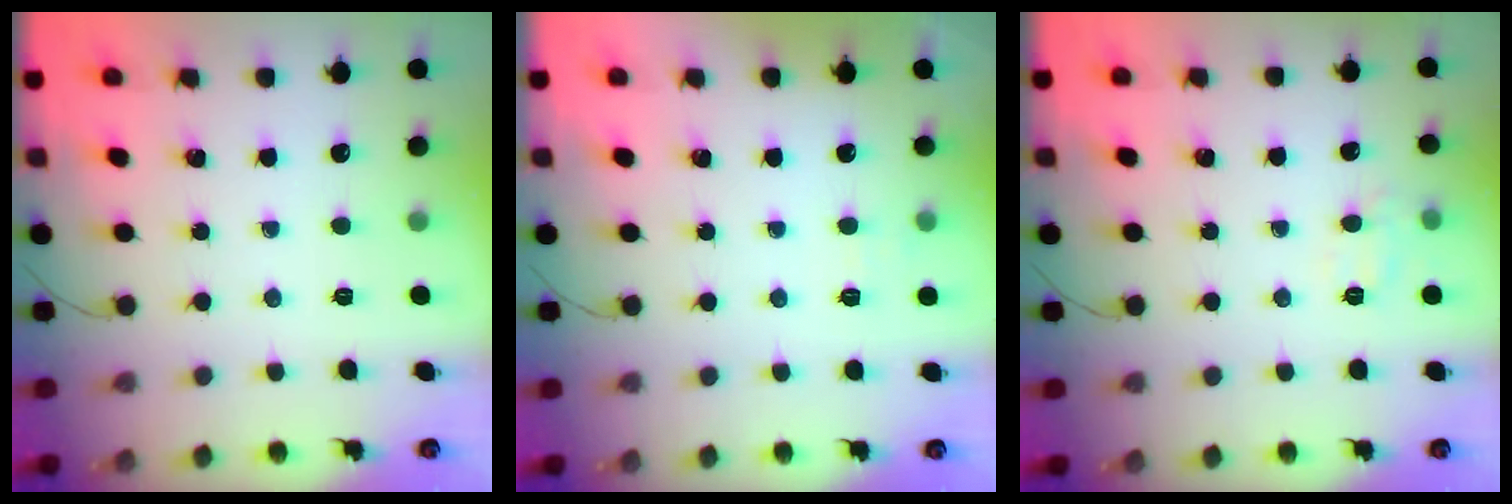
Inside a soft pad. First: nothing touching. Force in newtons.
{"total": 5.0, "press": 4.8, "slide": 1.3}
{"total": 6.8, "press": 6.6, "slide": 1.2}